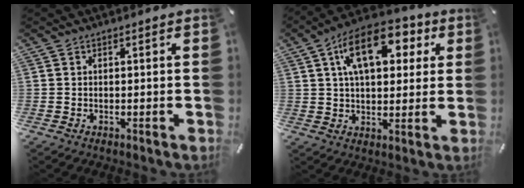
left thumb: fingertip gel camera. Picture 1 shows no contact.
{"total": 15.2, "force": [6.0, 8.5, 11.1], "torque": [-0.167, -0.008, 0.100]}